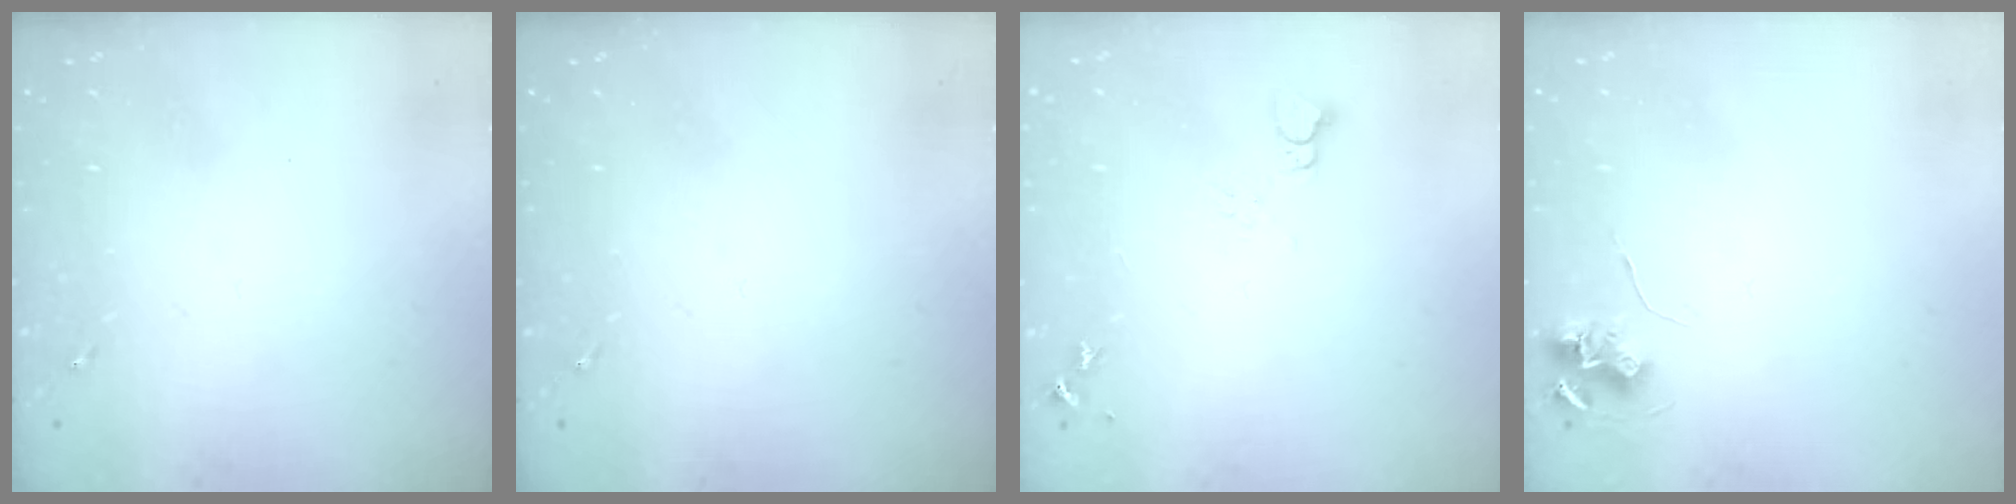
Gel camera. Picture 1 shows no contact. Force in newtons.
{"total": 0.0}
{"total": 3.5, "press": 3.5, "slide": 0.4}
{"total": 6.0, "press": 6.0, "slide": 0.4}